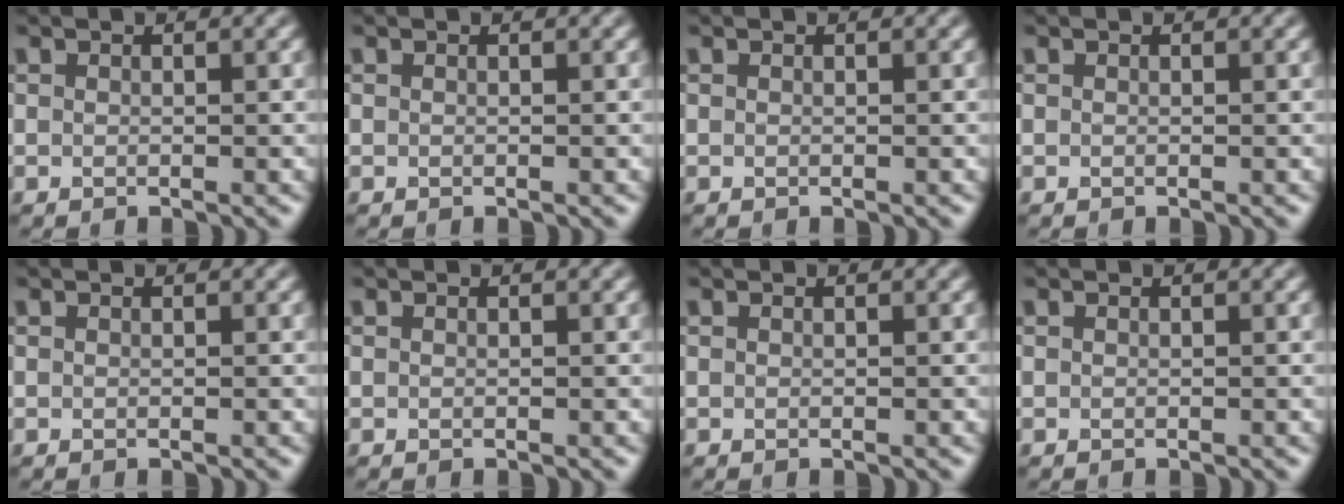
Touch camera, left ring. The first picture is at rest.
{"total": 0.0}
{"total": 0.0}
{"total": 0.0}
{"total": 0.0}
{"total": 0.0}
{"total": 0.0}
{"total": 0.0}